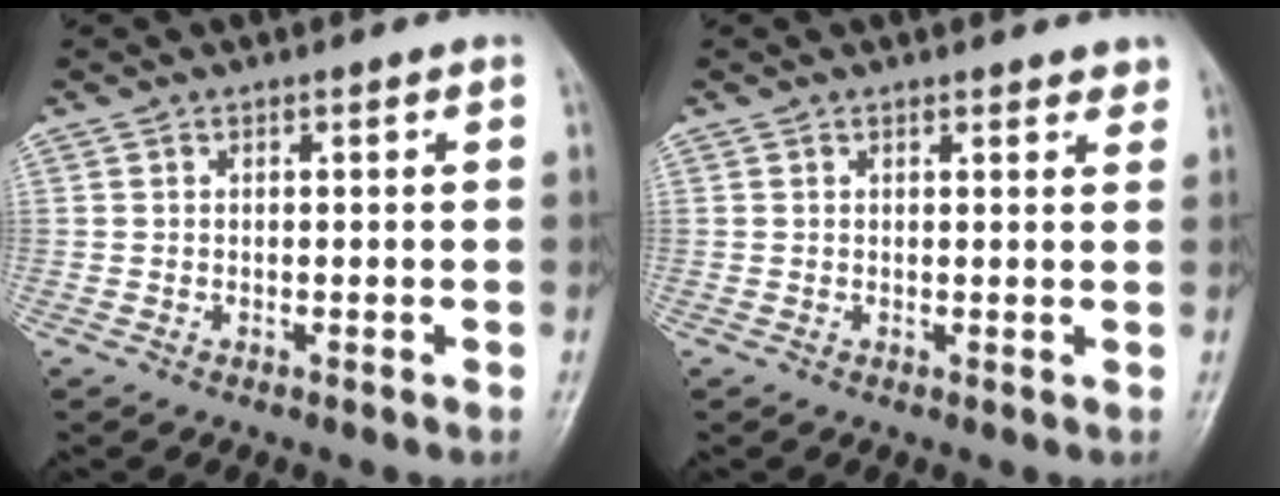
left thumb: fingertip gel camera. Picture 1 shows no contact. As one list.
[{"total": 2.3, "force": [2.0, 0.8, 1.0], "torque": [0.001, -0.006, 0.020]}]